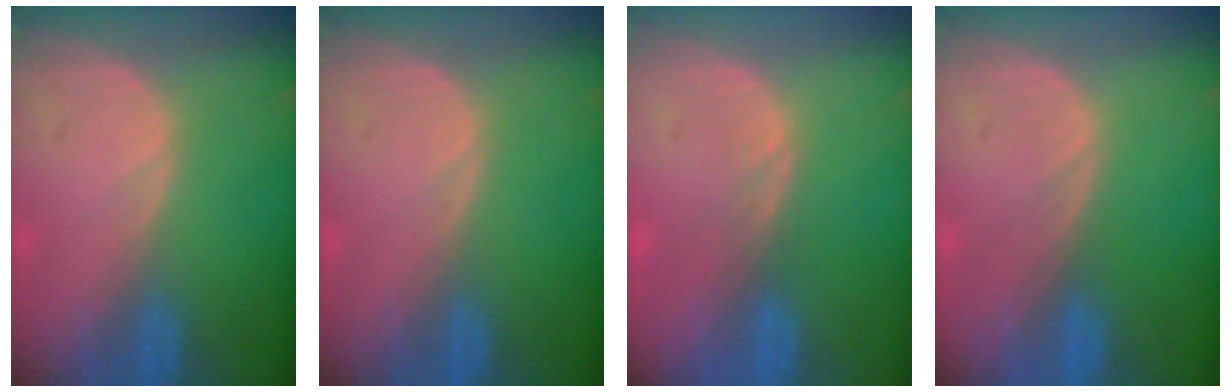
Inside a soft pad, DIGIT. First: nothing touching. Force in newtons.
{"total": 0.0}
{"total": 0.7, "press": 0.7, "slide": 0.1}
{"total": 0.0}